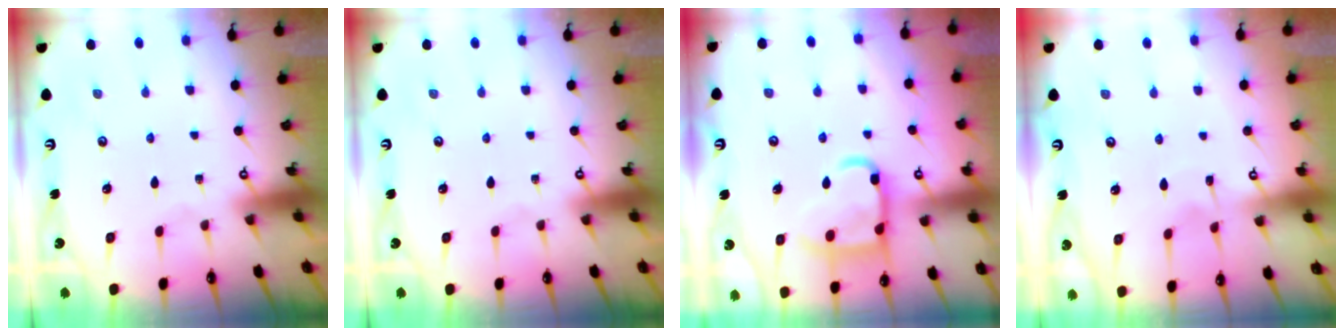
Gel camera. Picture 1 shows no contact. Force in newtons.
{"total": 0.0}
{"total": 14.4, "press": 14.4, "slide": 1.3}
{"total": 3.5, "press": 3.5, "slide": 0.3}